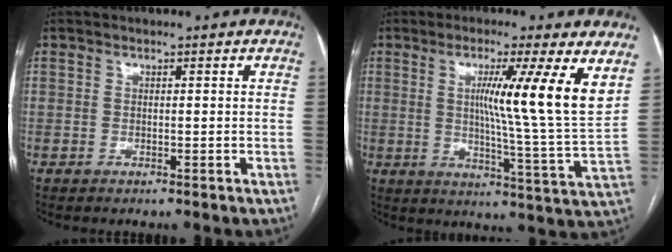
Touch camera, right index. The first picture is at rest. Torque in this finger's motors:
{"motor_torque": [1.13, 0.88, 0.49, 0.15]}